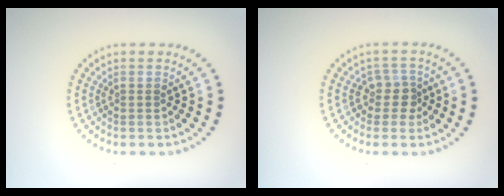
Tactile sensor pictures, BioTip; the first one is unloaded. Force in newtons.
{"total": 2.1, "press": 1.7, "slide": 1.3}